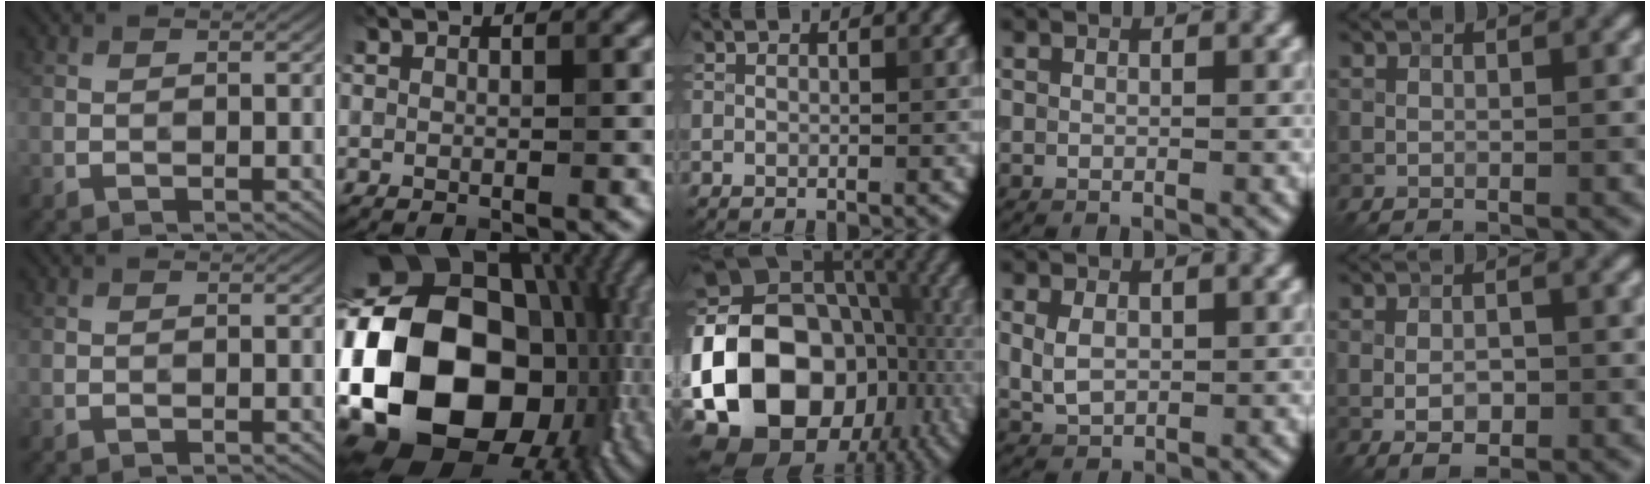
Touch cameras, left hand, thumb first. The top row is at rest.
{"index": {"total": 22.7, "force": [-2.1, 17.6, 14.2], "torque": [-0.289, -0.026, -0.039]}, "middle": {"total": 20.6, "force": [-5.3, 15.5, 12.4], "torque": [-0.256, 0.001, -0.085]}, "ring": {"total": 2.2, "force": [0.4, 1.5, 1.6], "torque": [-0.038, -0.002, 0.014]}, "little": {"total": 2.7, "force": [-0.6, 1.4, 2.2], "torque": [-0.040, 0.000, -0.009]}}